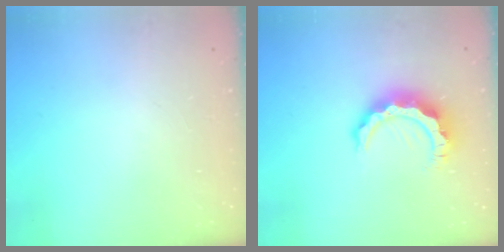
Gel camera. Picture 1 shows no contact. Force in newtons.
{"total": 9.3, "press": 9.3, "slide": 0.6}